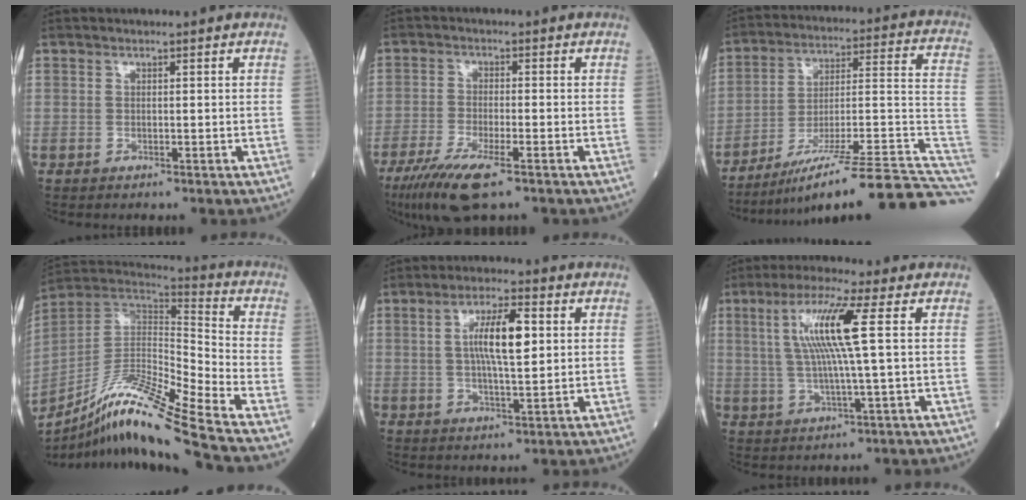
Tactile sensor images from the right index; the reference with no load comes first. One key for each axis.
{"total": 9.1, "fx": -5.8, "fy": 1.5, "fz": 6.9, "tx": -0.128, "ty": -0.025, "tz": -0.098}
{"total": 24.6, "fx": -18.2, "fy": 1.3, "fz": 16.5, "tx": -0.154, "ty": 0.020, "tz": -0.277}
{"total": 18.4, "fx": -13.5, "fy": -0.9, "fz": 12.4, "tx": -0.251, "ty": -0.013, "tz": -0.251}
{"total": 8.2, "fx": 1.5, "fy": 1.5, "fz": 7.9, "tx": -0.144, "ty": 0.009, "tz": 0.026}
{"total": 9.8, "fx": 2.2, "fy": -0.9, "fz": 9.5, "tx": -0.190, "ty": 0.009, "tz": 0.042}